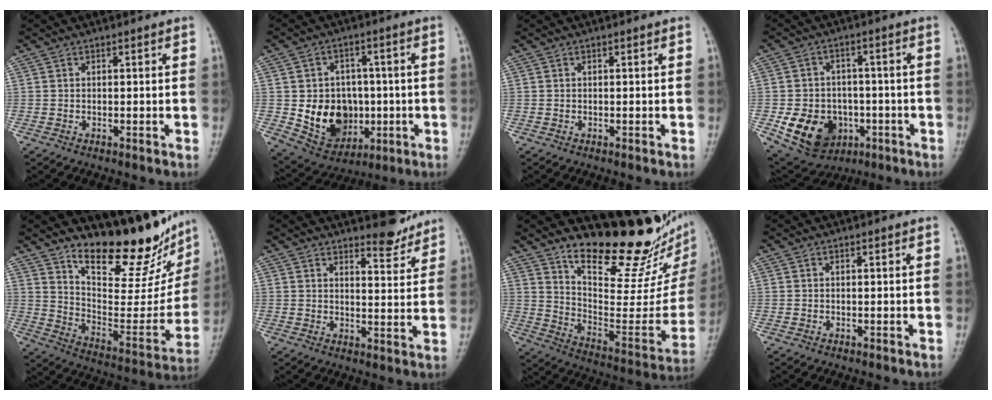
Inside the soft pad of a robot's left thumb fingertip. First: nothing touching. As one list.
[{"total": 12.5, "force": [-1.6, 10.2, 7.0], "torque": [-0.072, 0.002, -0.008]}, {"total": 0.0}, {"total": 12.5, "force": [-4.2, 9.9, 6.4], "torque": [-0.083, 0.013, -0.054]}, {"total": 20.2, "force": [16.5, 6.3, 9.9], "torque": [-0.092, -0.121, 0.254]}, {"total": 5.2, "force": [4.7, 1.3, 1.6], "torque": [-0.008, -0.046, 0.068]}, {"total": 23.3, "force": [17.6, 7.3, 13.5], "torque": [-0.158, -0.124, 0.265]}, {"total": 0.0}]